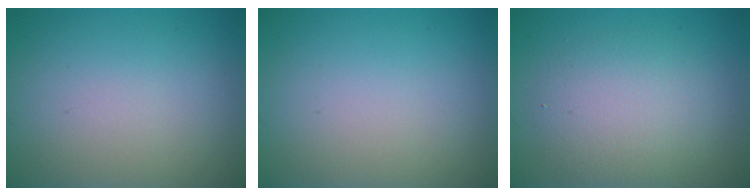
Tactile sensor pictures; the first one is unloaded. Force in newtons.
{"total": 0.0}
{"total": 4.2, "press": 4.2, "slide": 0.3}